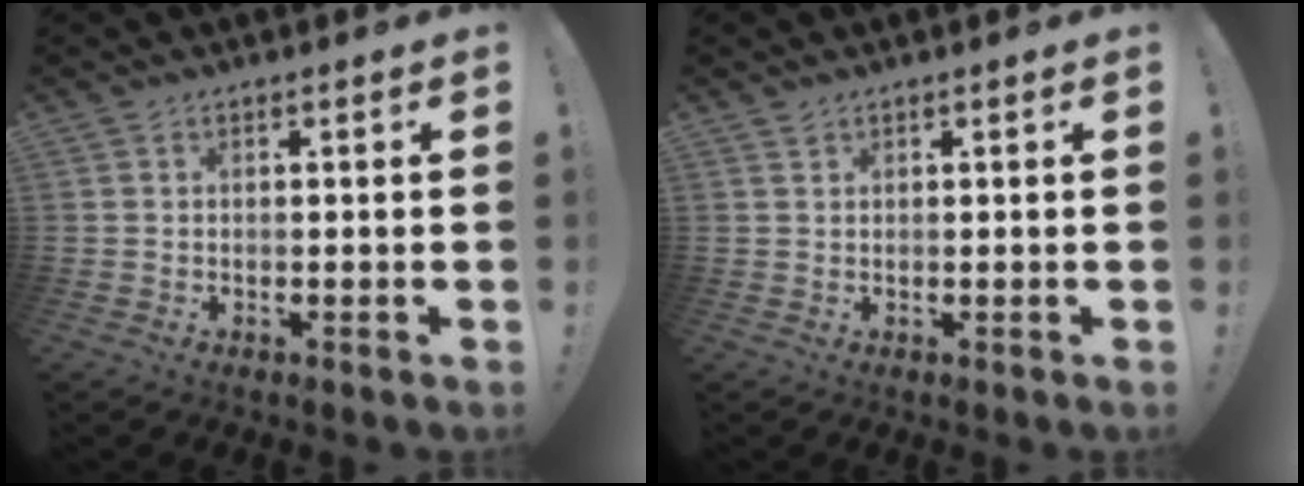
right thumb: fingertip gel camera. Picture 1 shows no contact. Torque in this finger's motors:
{"motor_torque": [0.15, 0.03, 0.07, -0.09, -0.12]}